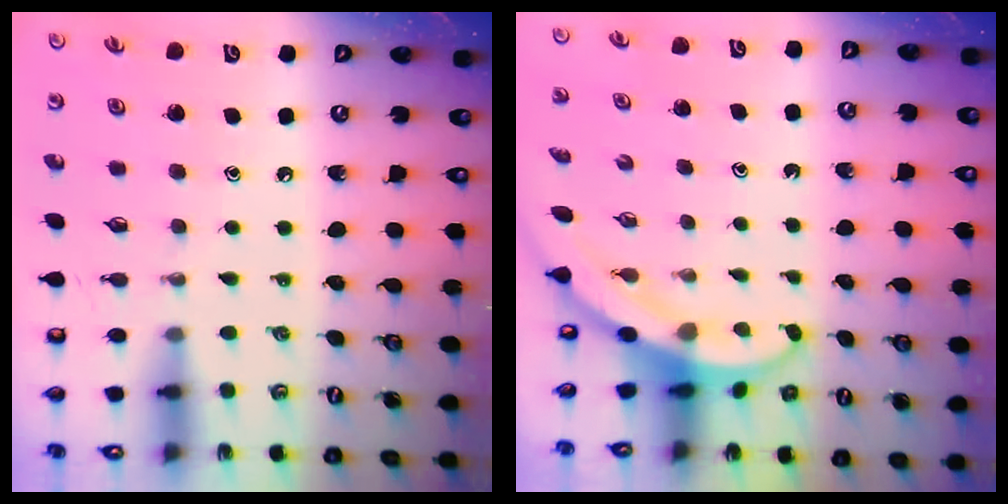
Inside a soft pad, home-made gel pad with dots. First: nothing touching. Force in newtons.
{"total": 3.3, "press": 3.3, "slide": 0.2}